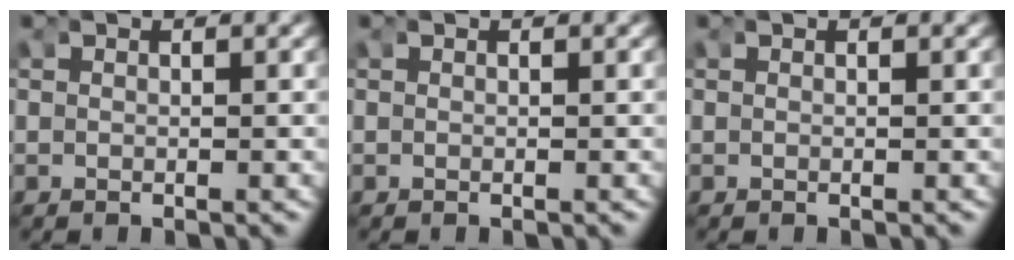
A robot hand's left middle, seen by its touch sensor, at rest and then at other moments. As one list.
[{"total": 0.0}, {"total": 0.0}]